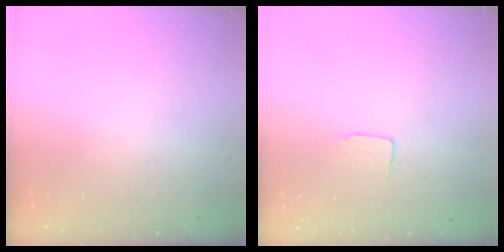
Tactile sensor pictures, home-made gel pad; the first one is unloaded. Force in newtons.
{"total": 3.9, "press": 3.9, "slide": 0.1}